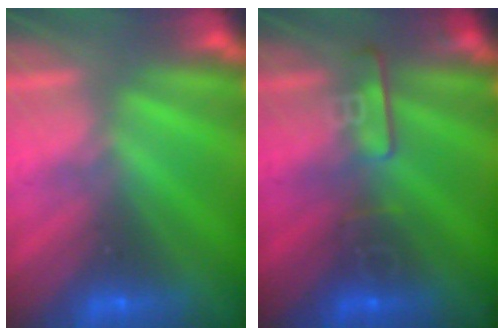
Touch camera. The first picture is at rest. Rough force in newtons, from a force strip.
{"total": 2.4}